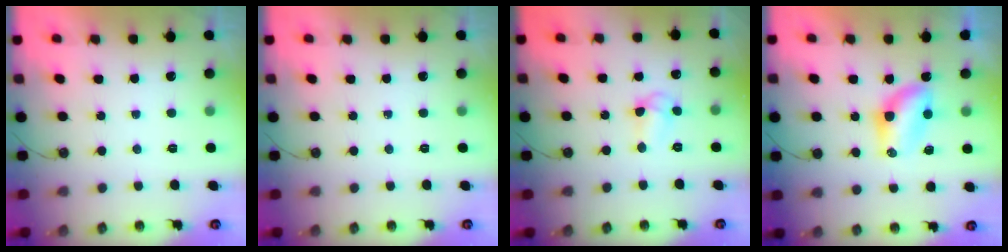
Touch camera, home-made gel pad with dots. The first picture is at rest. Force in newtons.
{"total": 0.0}
{"total": 5.0, "press": 5.0, "slide": 0.5}
{"total": 7.2, "press": 6.9, "slide": 2.1}